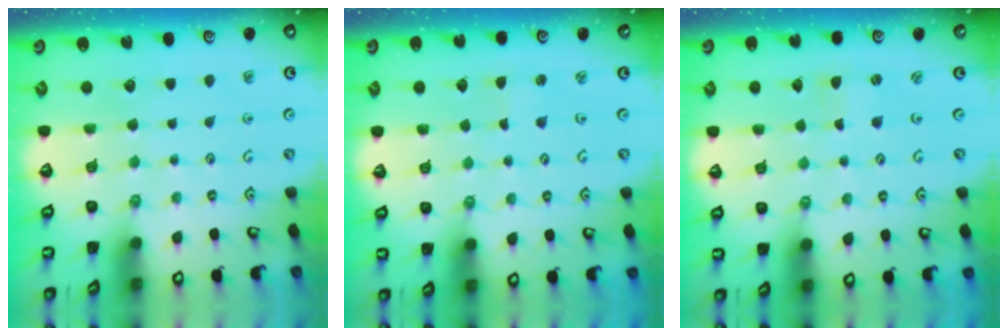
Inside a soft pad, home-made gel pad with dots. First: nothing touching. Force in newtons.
{"total": 0.8, "press": 0.8, "slide": 0.1}
{"total": 1.1, "press": 1.0, "slide": 0.2}